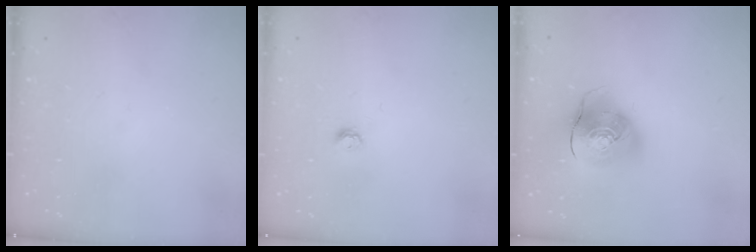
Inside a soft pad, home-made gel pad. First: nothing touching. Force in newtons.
{"total": 3.8, "press": 3.8, "slide": 0.5}
{"total": 12.5, "press": 12.3, "slide": 2.1}